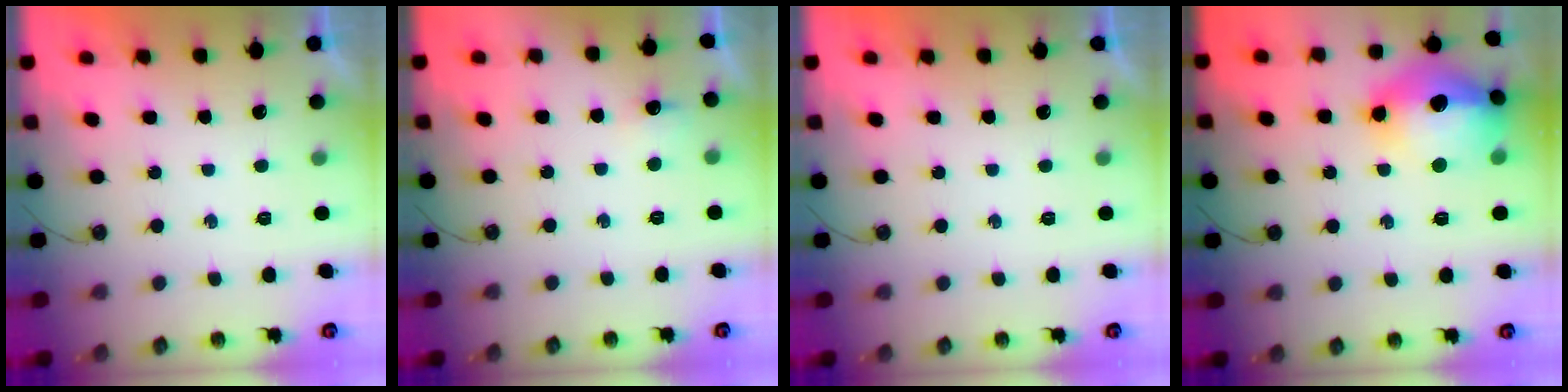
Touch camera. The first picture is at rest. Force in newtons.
{"total": 5.6, "press": 5.5, "slide": 1.2}
{"total": 0.0}
{"total": 19.3, "press": 19.2, "slide": 1.6}